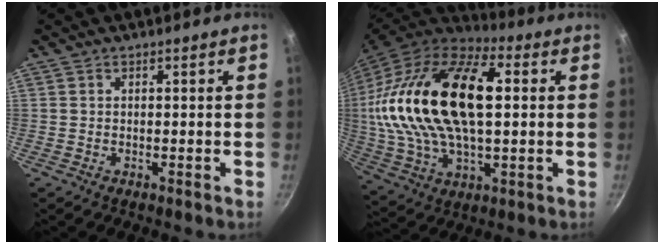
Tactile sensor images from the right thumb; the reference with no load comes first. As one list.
[{"total": 29.2, "force": [4.3, 15.3, 24.5], "torque": [-0.470, 0.014, 0.070]}]